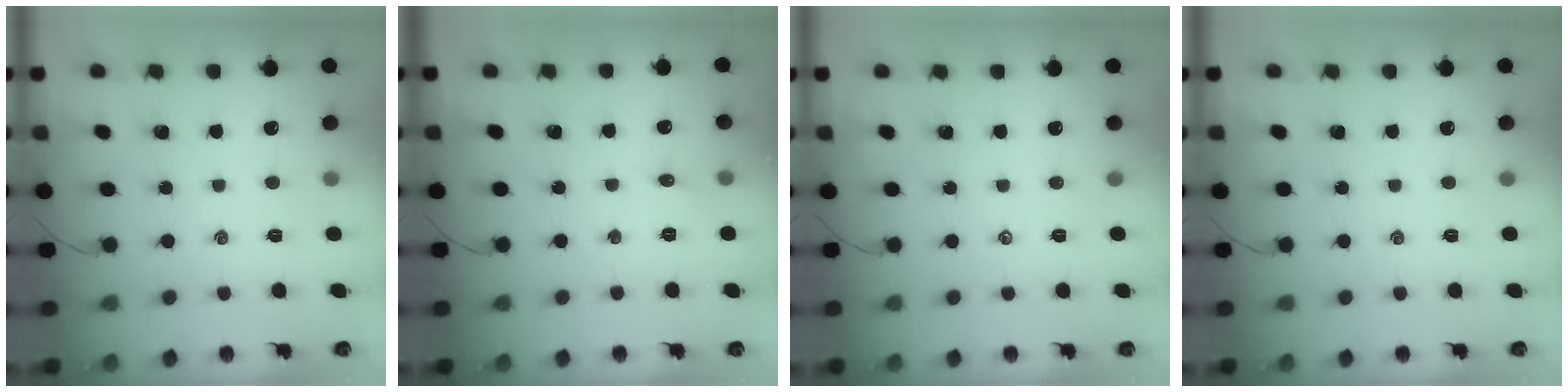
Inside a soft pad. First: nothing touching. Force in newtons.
{"total": 3.8, "press": 3.6, "slide": 1.3}
{"total": 0.0}
{"total": 0.0}